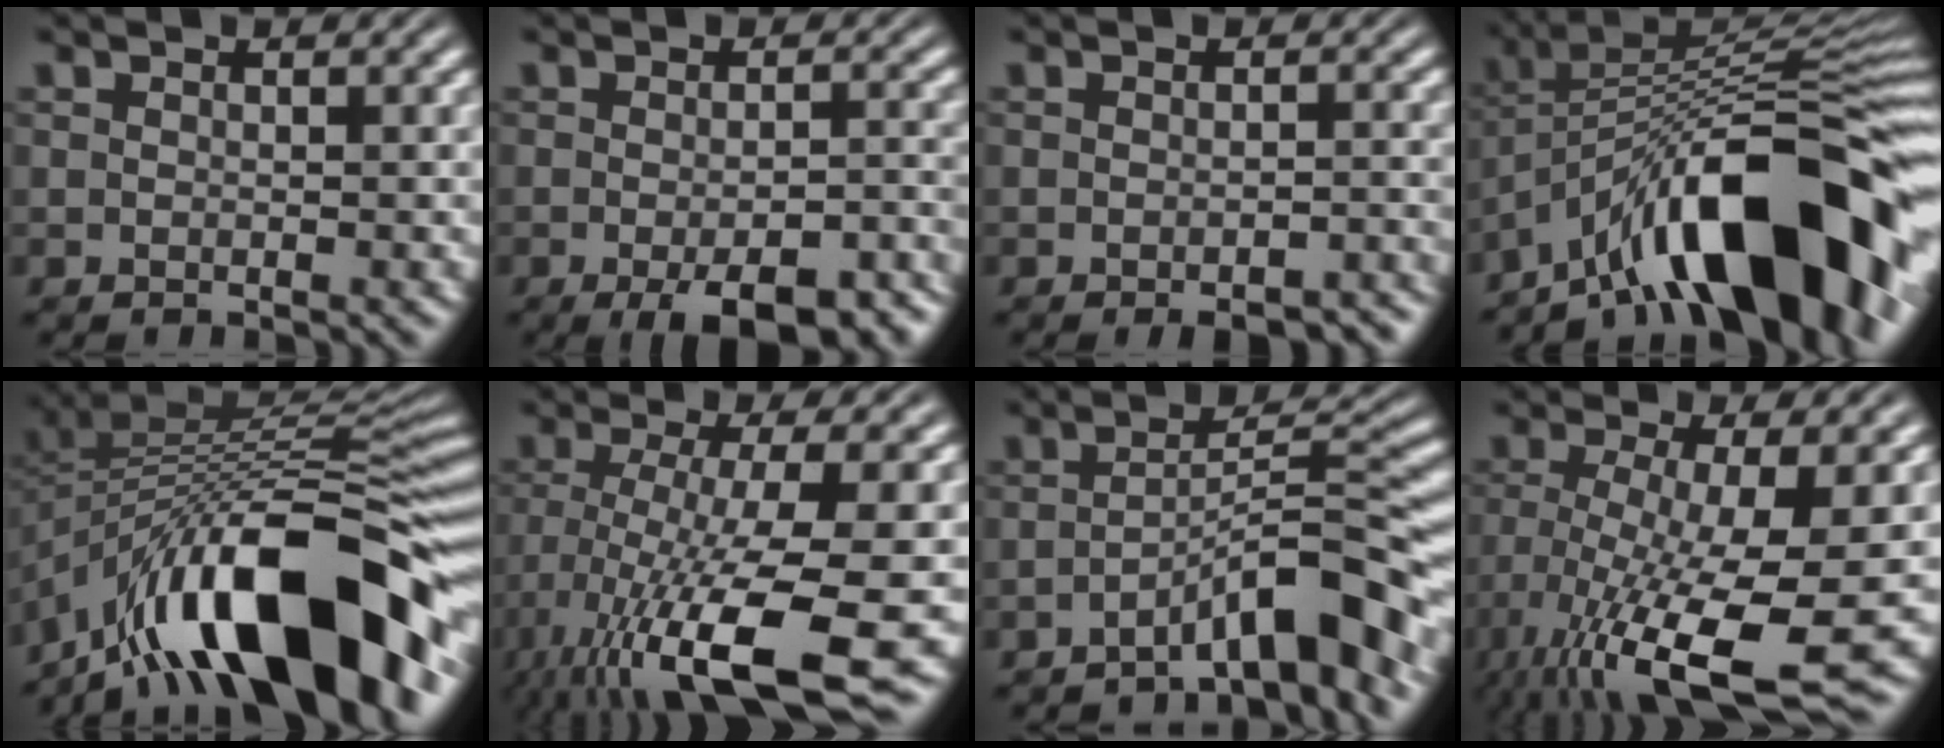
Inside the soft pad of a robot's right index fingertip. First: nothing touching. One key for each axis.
{"total": 7.0, "fx": -5.1, "fy": 2.2, "fz": 4.2, "tx": -0.057, "ty": -0.022, "tz": -0.066}
{"total": 3.3, "fx": -3.1, "fy": 0.2, "fz": 1.0, "tx": -0.009, "ty": -0.008, "tz": -0.045}
{"total": 15.6, "fx": -6.2, "fy": 6.8, "fz": 12.6, "tx": -0.182, "ty": -0.022, "tz": -0.076}
{"total": 15.9, "fx": -5.6, "fy": 8.0, "fz": 12.6, "tx": -0.198, "ty": -0.028, "tz": -0.073}
{"total": 11.0, "fx": -4.7, "fy": 3.8, "fz": 9.2, "tx": -0.179, "ty": -0.060, "tz": -0.039}
{"total": 5.8, "fx": -3.3, "fy": -0.1, "fz": 4.8, "tx": -0.066, "ty": -0.006, "tz": -0.043}
{"total": 10.8, "fx": -4.4, "fy": 3.9, "fz": 9.1, "tx": -0.170, "ty": -0.062, "tz": -0.037}